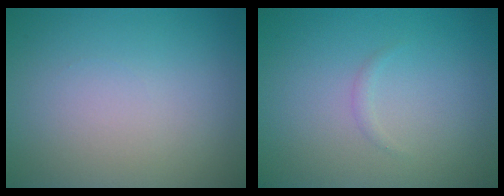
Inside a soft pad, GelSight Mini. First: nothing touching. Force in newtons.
{"total": 0.6, "press": 0.6, "slide": 0.1}